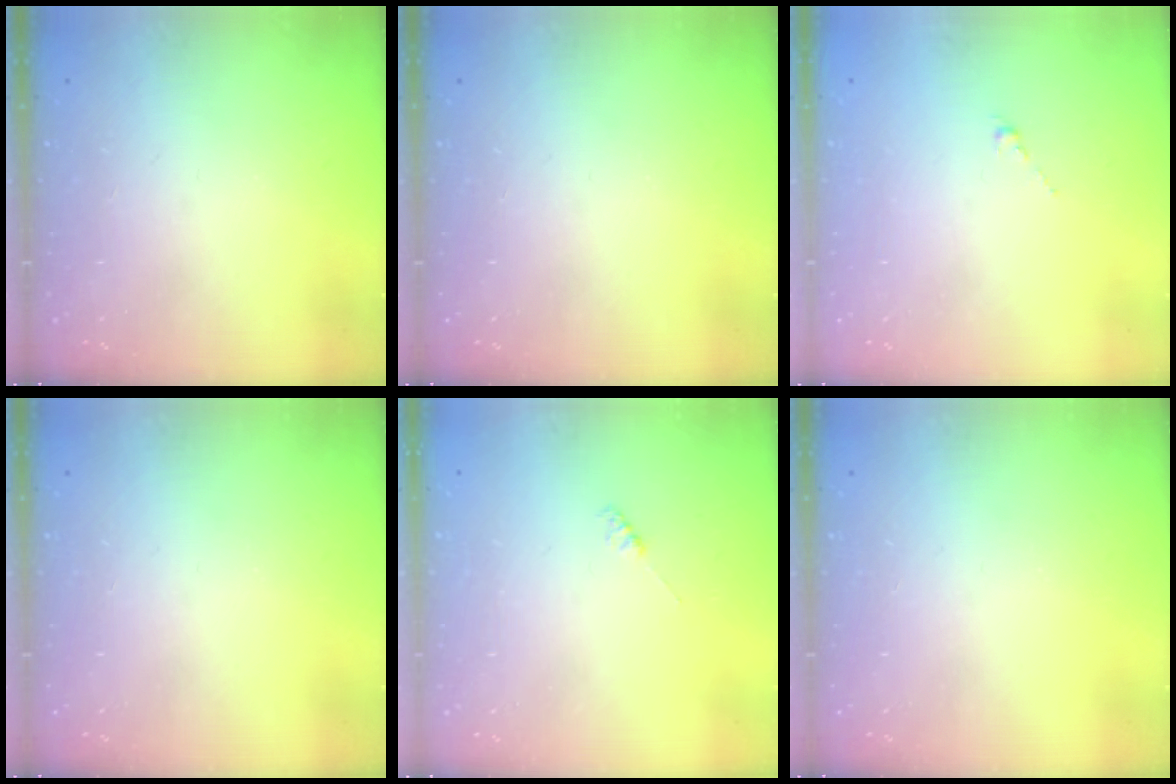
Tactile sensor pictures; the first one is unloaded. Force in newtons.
{"total": 0.0}
{"total": 0.0}
{"total": 0.0}
{"total": 2.3, "press": 2.3, "slide": 0.3}
{"total": 0.0}